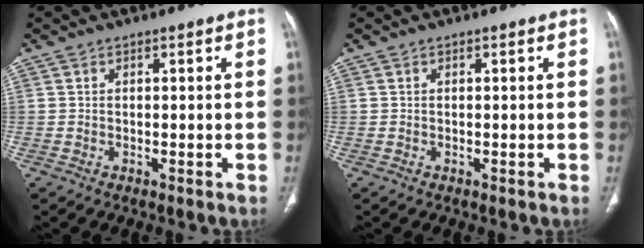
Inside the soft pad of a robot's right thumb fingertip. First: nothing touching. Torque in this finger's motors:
{"motor_torque": [0.10, 0.18, -0.08, 0.06, 0.01]}